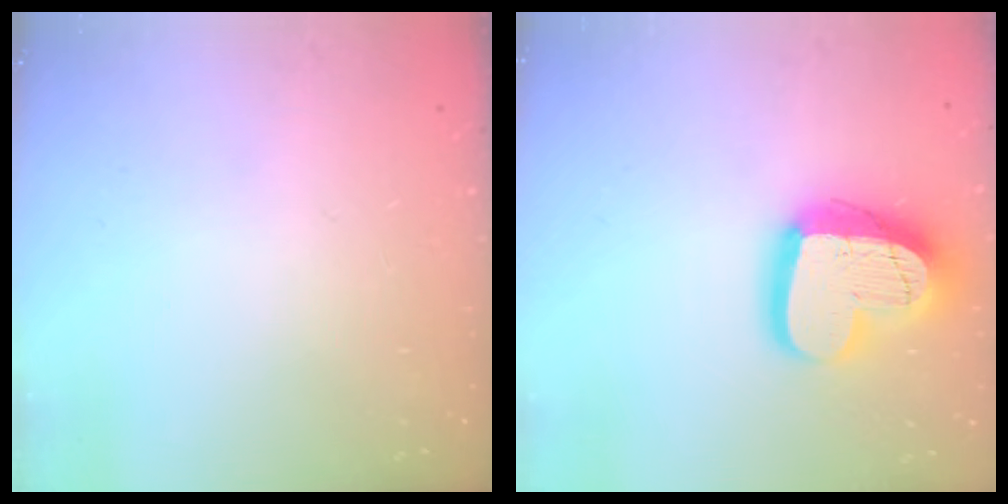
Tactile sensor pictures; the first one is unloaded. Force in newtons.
{"total": 20.4, "press": 20.3, "slide": 1.7}